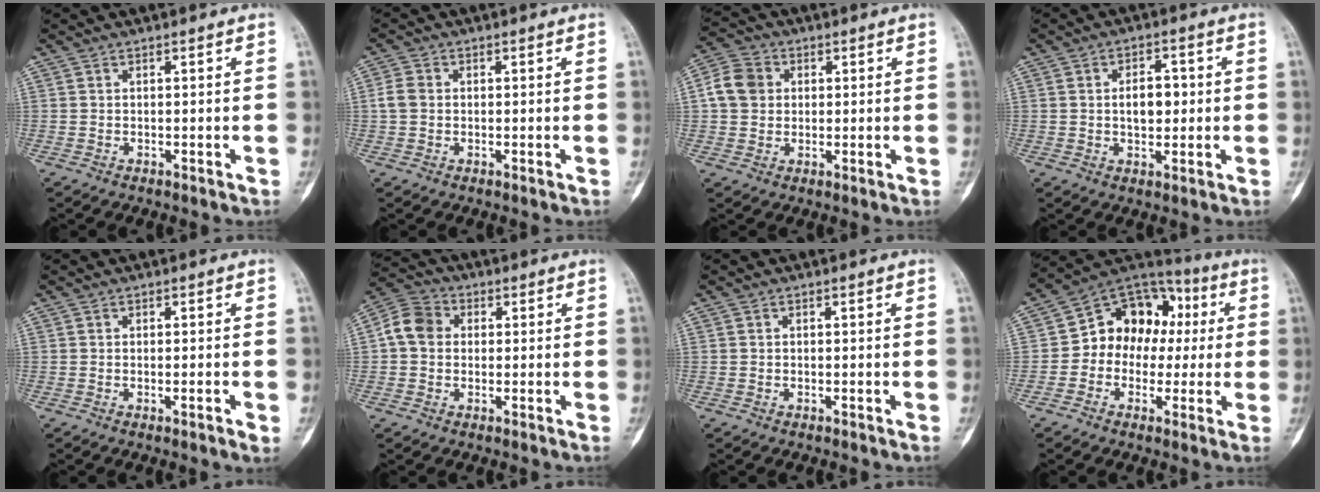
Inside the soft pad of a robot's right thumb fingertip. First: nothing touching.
{"total": 3.1, "force": [0.0, 2.5, 1.8], "torque": [-0.037, 0.008, -0.004]}
{"total": 7.1, "force": [1.1, 6.2, 3.5], "torque": [-0.056, 0.010, 0.012]}
{"total": 5.5, "force": [0.2, 3.4, 4.3], "torque": [-0.049, 0.008, 0.002]}
{"total": 2.2, "force": [-0.6, 0.4, 2.1], "torque": [-0.030, -0.004, -0.006]}
{"total": 6.9, "force": [0.6, 5.8, 3.8], "torque": [-0.064, 0.020, 0.002]}
{"total": 0.0}
{"total": 14.4, "force": [0.4, 11.7, 8.3], "torque": [-0.071, 0.043, -0.006]}